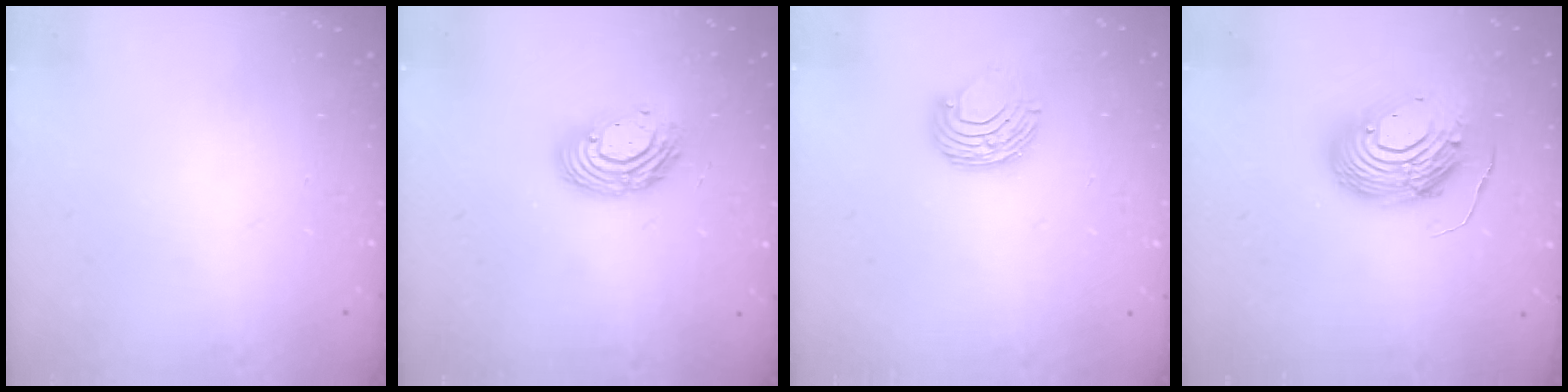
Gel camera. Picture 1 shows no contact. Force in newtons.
{"total": 11.3, "press": 11.2, "slide": 1.1}
{"total": 8.0, "press": 7.9, "slide": 0.4}
{"total": 14.7, "press": 14.6, "slide": 1.4}